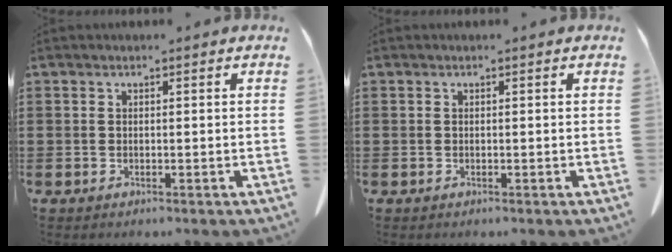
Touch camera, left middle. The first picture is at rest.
{"total": 0.0}